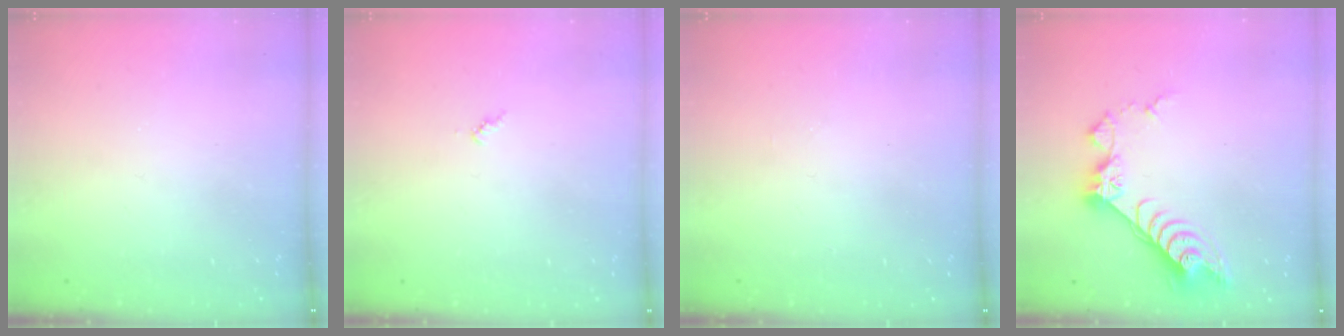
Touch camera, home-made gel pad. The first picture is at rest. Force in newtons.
{"total": 3.4, "press": 3.4, "slide": 0.2}
{"total": 1.2, "press": 1.2, "slide": 0.3}
{"total": 11.5, "press": 11.5, "slide": 1.2}